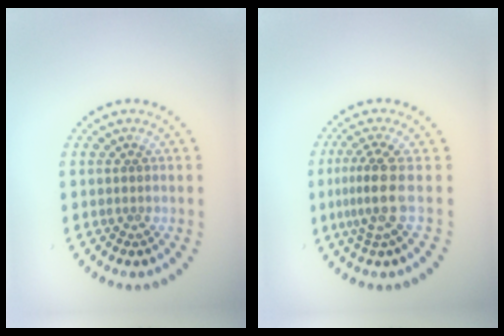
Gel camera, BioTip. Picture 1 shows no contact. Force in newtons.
{"total": 3.2, "press": 2.3, "slide": 2.1}